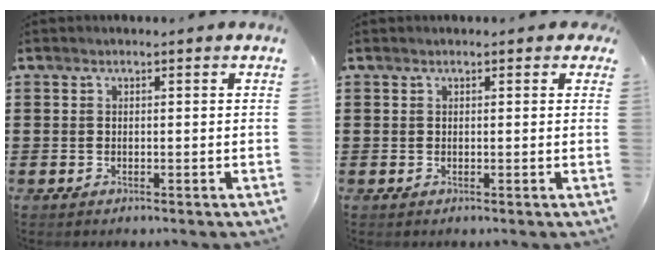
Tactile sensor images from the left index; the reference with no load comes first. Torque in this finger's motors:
{"motor_torque": [2.14, 0.00, 0.08, -0.06]}